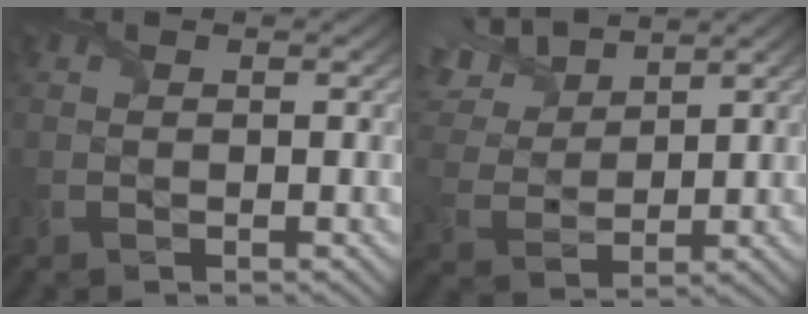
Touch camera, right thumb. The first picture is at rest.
{"total": 10.2, "force": [7.2, 4.2, 5.7], "torque": [-0.169, 0.028, 0.133]}